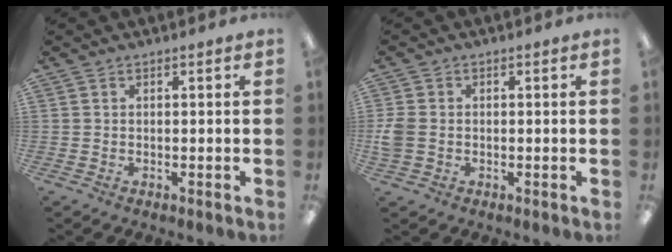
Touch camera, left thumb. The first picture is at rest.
{"total": 4.4, "force": [-0.5, 3.5, 2.6], "torque": [-0.058, 0.005, -0.009]}